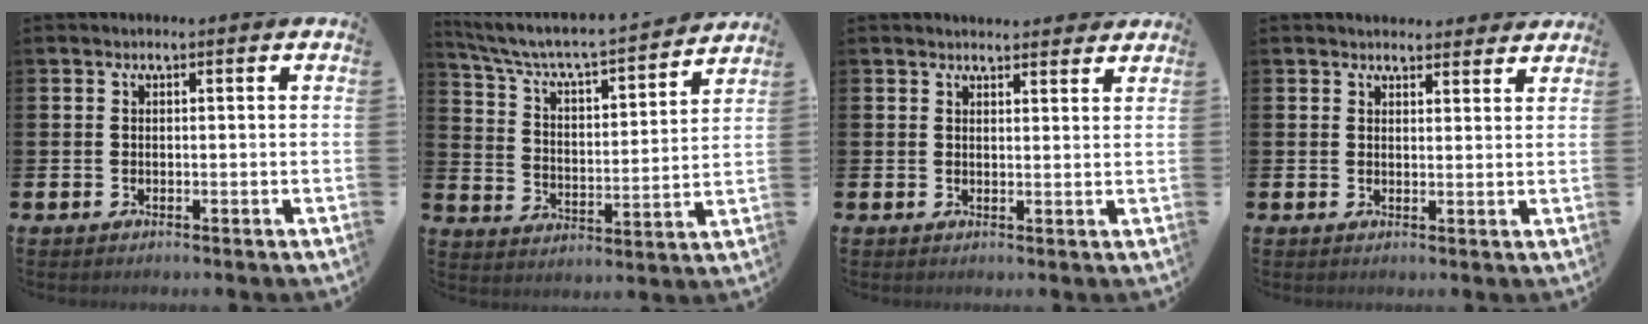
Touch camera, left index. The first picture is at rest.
{"total": 6.6, "force": [6.1, 1.0, 2.4], "torque": [-0.074, -0.051, 0.098]}
{"total": 2.5, "force": [2.5, 0.4, -0.1], "torque": [0.006, -0.016, 0.044]}
{"total": 2.8, "force": [2.7, 0.7, -0.1], "torque": [0.007, -0.014, 0.047]}